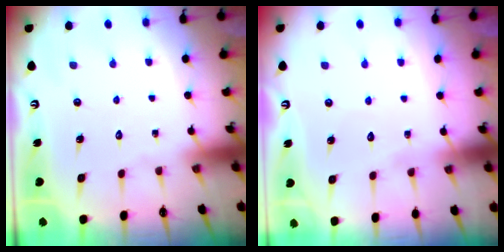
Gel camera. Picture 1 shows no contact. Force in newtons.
{"total": 2.7, "press": 2.7, "slide": 0.3}